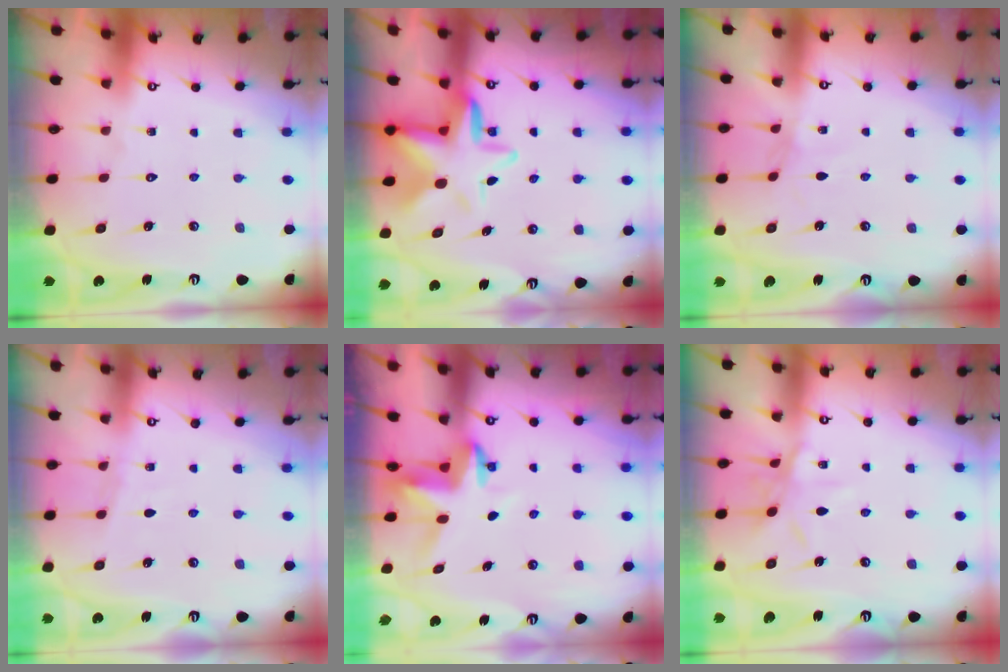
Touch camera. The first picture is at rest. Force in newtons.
{"total": 8.8, "press": 8.6, "slide": 1.6}
{"total": 0.0}
{"total": 2.7, "press": 2.6, "slide": 0.4}
{"total": 3.8, "press": 3.8, "slide": 0.3}
{"total": 8.0, "press": 8.0, "slide": 0.7}